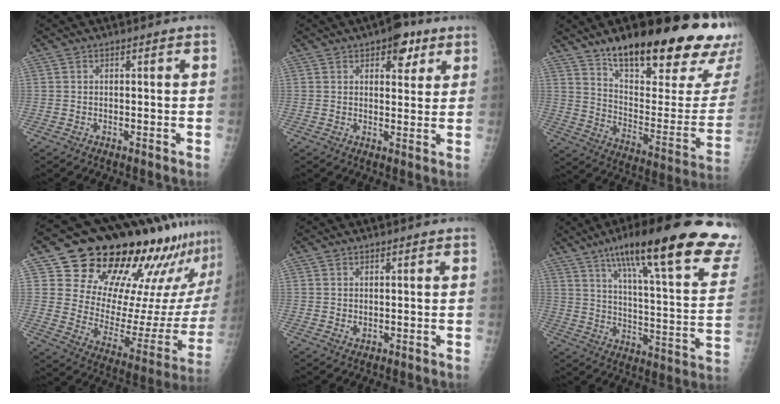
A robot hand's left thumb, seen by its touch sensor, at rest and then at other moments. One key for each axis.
{"total": 5.4, "fx": 3.0, "fy": 3.0, "fz": 3.4, "tx": -0.017, "ty": -0.009, "tz": 0.034}
{"total": 31.1, "fx": 20.1, "fy": 9.5, "fz": 21.8, "tx": -0.260, "ty": -0.074, "tz": 0.302}
{"total": 27.8, "fx": 22.3, "fy": 10.3, "fz": 13.0, "tx": -0.152, "ty": -0.140, "tz": 0.309}
{"total": 1.1, "fx": 0.4, "fy": 0.8, "fz": 0.5, "tx": -0.002, "ty": -0.004, "tz": 0.008}
{"total": 30.4, "fx": 20.5, "fy": 5.0, "fz": 21.8, "tx": -0.275, "ty": -0.065, "tz": 0.286}